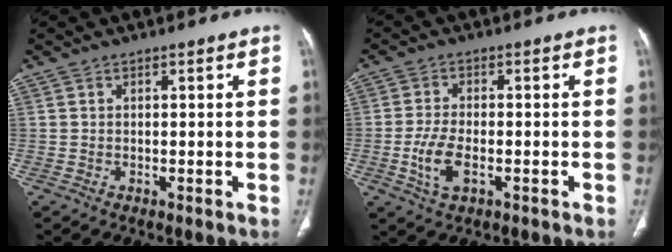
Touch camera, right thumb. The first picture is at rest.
{"total": 6.4, "force": [-1.9, 3.2, 5.2], "torque": [-0.113, 0.005, -0.033]}